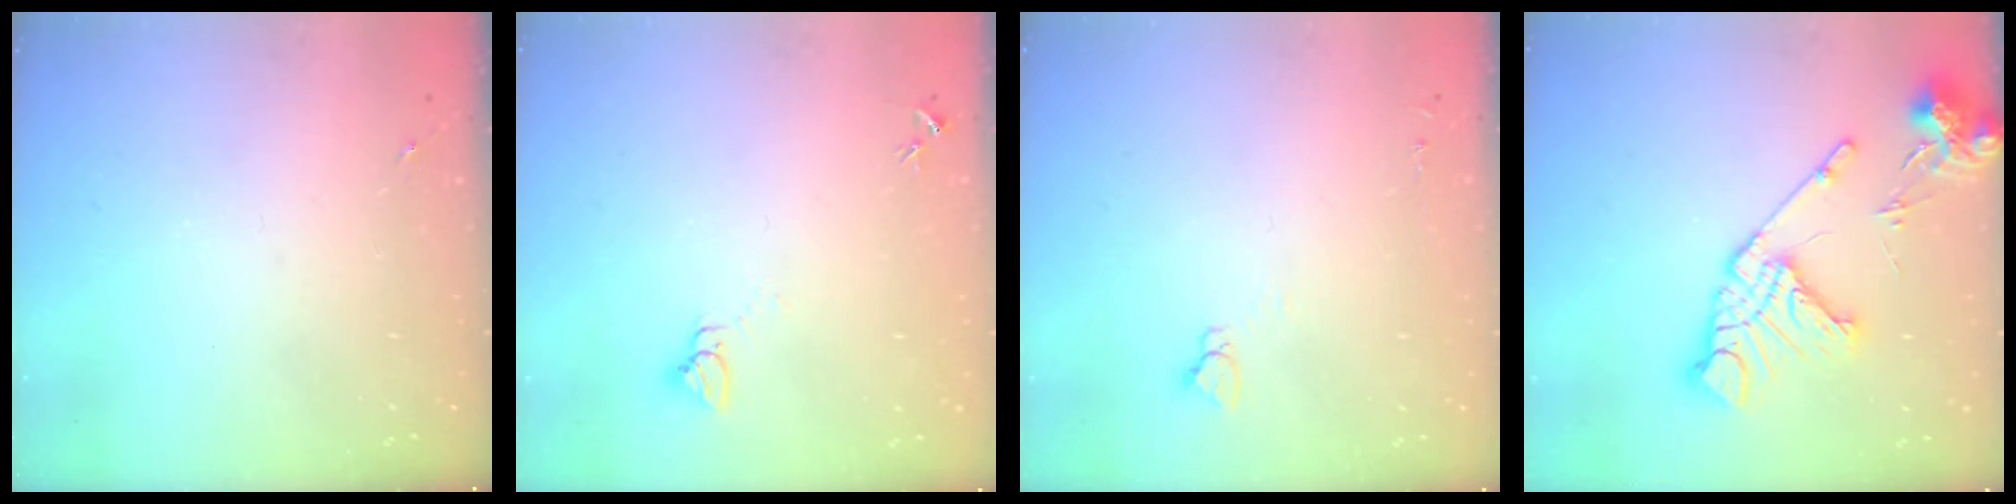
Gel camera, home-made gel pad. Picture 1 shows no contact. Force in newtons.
{"total": 2.7, "press": 2.7, "slide": 0.1}
{"total": 3.6, "press": 3.6, "slide": 0.3}
{"total": 18.0, "press": 17.8, "slide": 2.2}